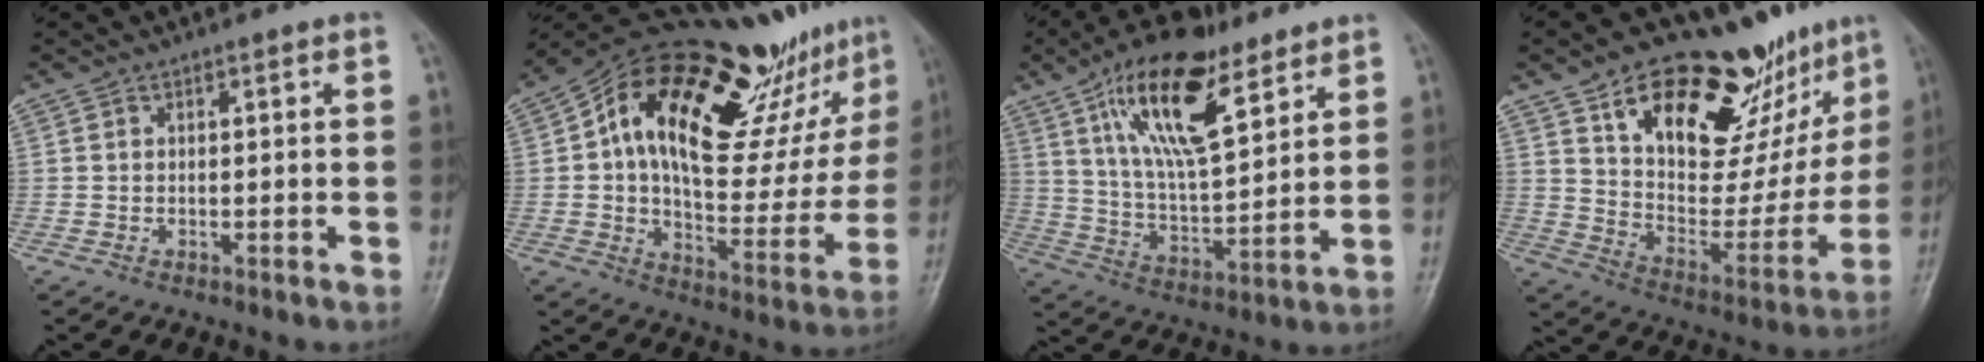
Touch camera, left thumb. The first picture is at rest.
{"total": 30.9, "force": [17.1, 13.2, 22.0], "torque": [-0.280, -0.016, 0.268]}
{"total": 18.9, "force": [10.2, 7.6, 13.9], "torque": [-0.216, -0.038, 0.185]}
{"total": 28.0, "force": [16.9, 13.7, 17.7], "torque": [-0.205, -0.050, 0.269]}